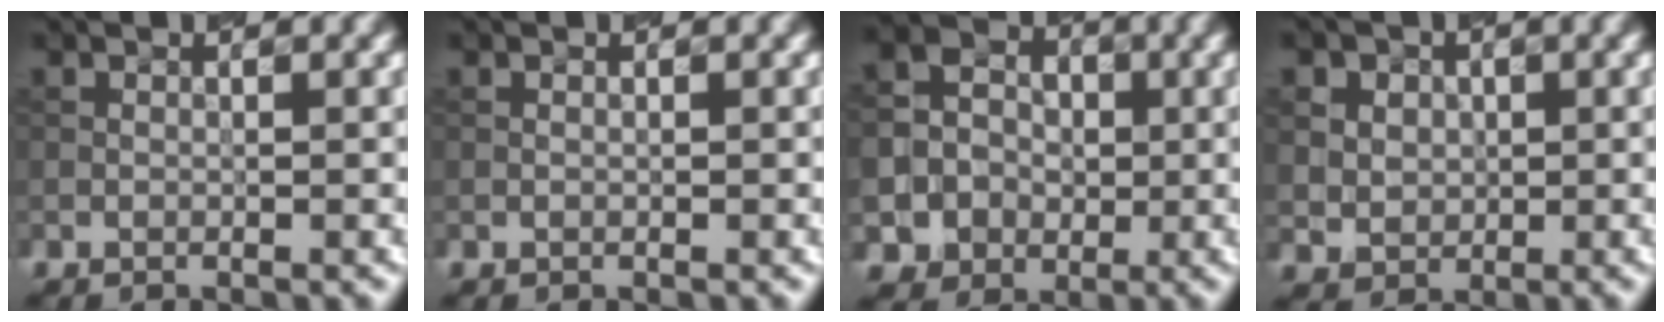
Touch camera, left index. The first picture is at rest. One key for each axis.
{"total": 0.0}
{"total": 6.6, "fx": -1.5, "fy": 6.2, "fz": 1.4, "tx": -0.032, "ty": 0.006, "tz": -0.032}
{"total": 5.6, "fx": 2.7, "fy": 4.5, "fz": 1.8, "tx": -0.058, "ty": 0.023, "tz": 0.043}